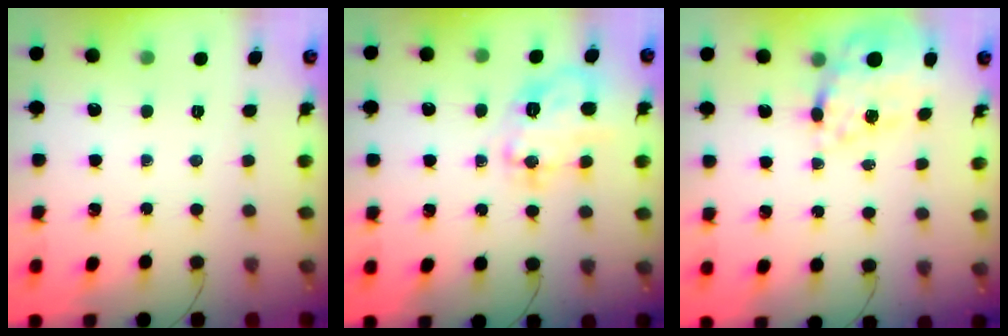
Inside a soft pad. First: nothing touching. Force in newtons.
{"total": 15.1, "press": 15.1, "slide": 0.9}
{"total": 15.9, "press": 15.5, "slide": 3.6}